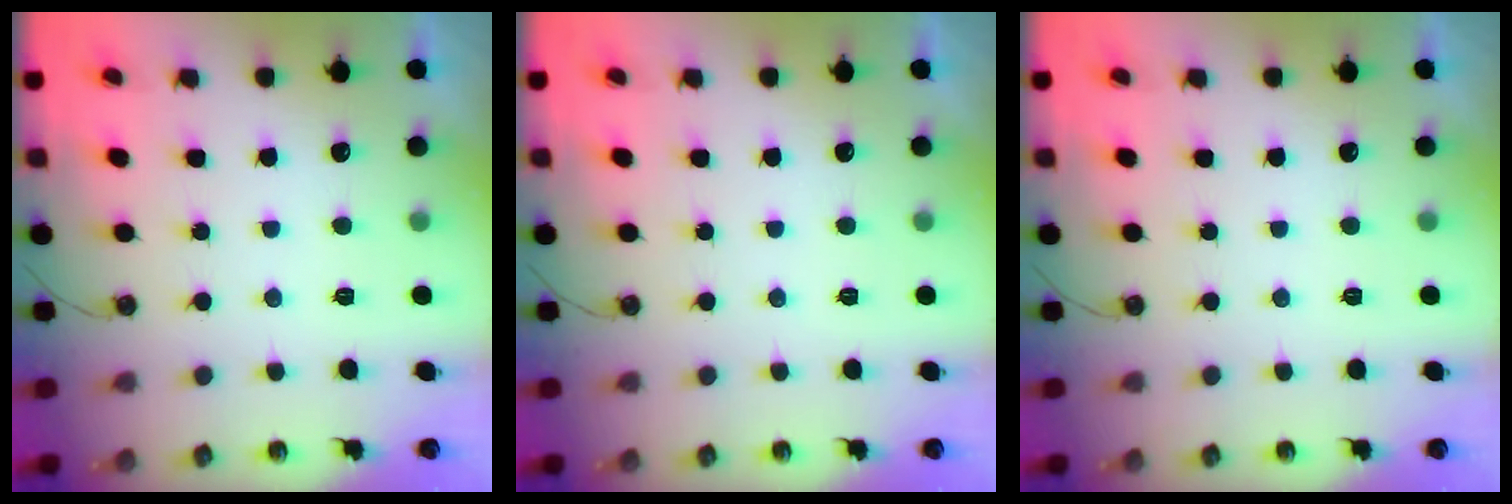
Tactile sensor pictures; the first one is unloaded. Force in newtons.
{"total": 0.0}
{"total": 0.0}